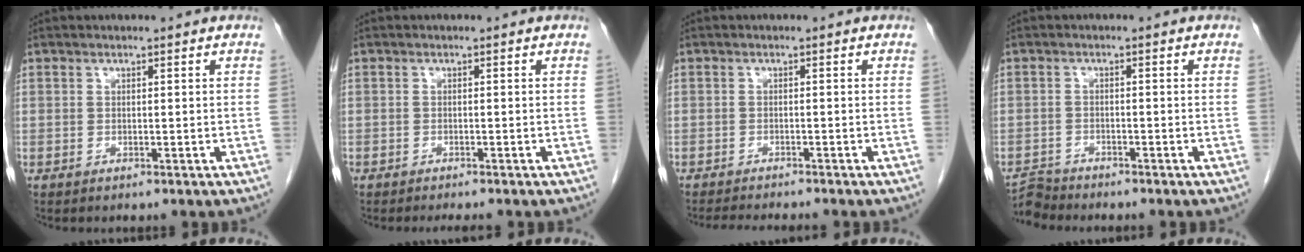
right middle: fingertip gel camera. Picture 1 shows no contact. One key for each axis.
{"total": 2.3, "fx": -2.0, "fy": 0.4, "fz": 1.1, "tx": -0.014, "ty": -0.004, "tz": -0.025}
{"total": 5.4, "fx": -5.0, "fy": -0.1, "fz": 2.1, "tx": -0.026, "ty": -0.013, "tz": -0.076}
{"total": 3.0, "fx": -2.9, "fy": -0.1, "fz": -0.7, "tx": 0.016, "ty": -0.014, "tz": -0.053}